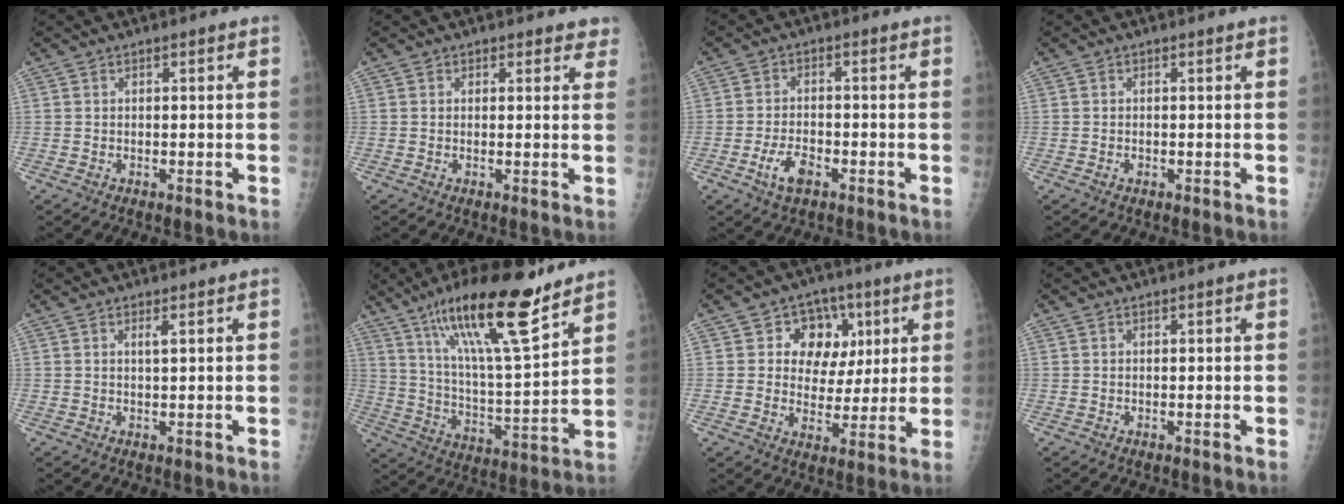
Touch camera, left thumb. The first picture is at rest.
{"total": 2.8, "force": [2.2, 1.7, 0.3], "torque": [0.032, -0.009, 0.011]}
{"total": 5.1, "force": [-2.5, 2.6, 3.6], "torque": [-0.068, 0.011, -0.044]}
{"total": 0.7, "force": [-0.2, 0.5, 0.4], "torque": [-0.005, 0.000, -0.004]}
{"total": 1.0, "force": [0.5, 0.0, 0.9], "torque": [-0.016, -0.001, 0.009]}
{"total": 21.6, "force": [14.5, 4.4, 15.3], "torque": [-0.247, -0.063, 0.252]}
{"total": 10.7, "force": [3.7, 8.8, 4.8], "torque": [-0.016, -0.005, 0.057]}
{"total": 0.0}